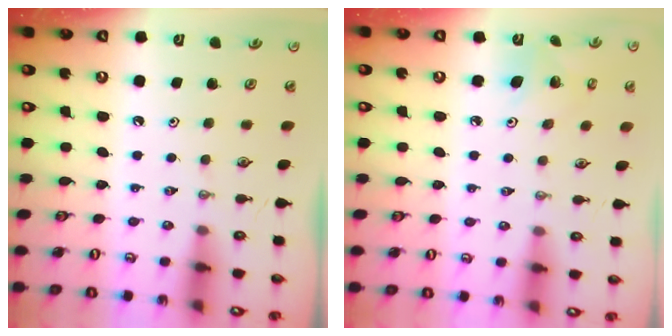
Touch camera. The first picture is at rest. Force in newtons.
{"total": 4.8, "press": 4.8, "slide": 0.2}